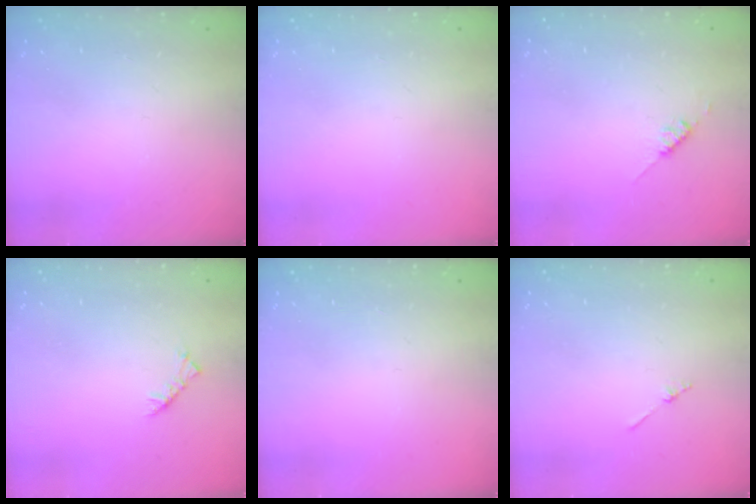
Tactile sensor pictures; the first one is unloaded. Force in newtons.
{"total": 0.0}
{"total": 2.6, "press": 2.6, "slide": 0.3}
{"total": 2.5, "press": 2.4, "slide": 0.7}
{"total": 0.0}
{"total": 1.3, "press": 1.3, "slide": 0.3}